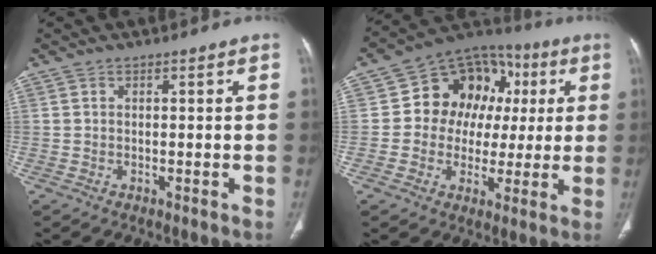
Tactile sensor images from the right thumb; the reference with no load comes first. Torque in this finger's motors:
{"motor_torque": [1.57, 1.51, 0.98, 0.01, 0.06]}